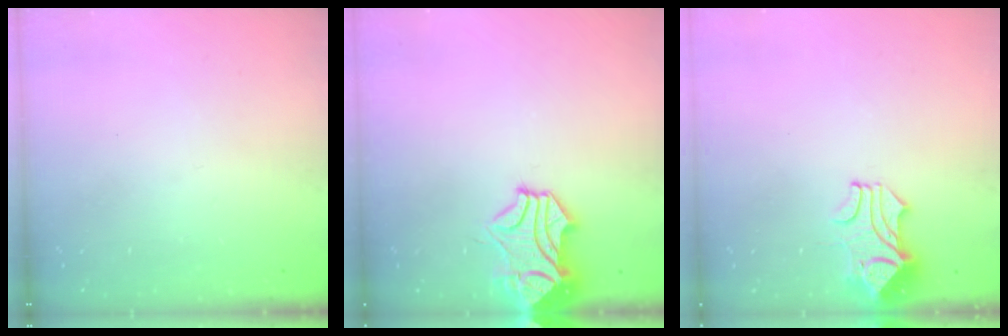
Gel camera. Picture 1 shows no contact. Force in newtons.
{"total": 2.0, "press": 1.3, "slide": 1.5}
{"total": 1.8, "press": 1.4, "slide": 1.2}